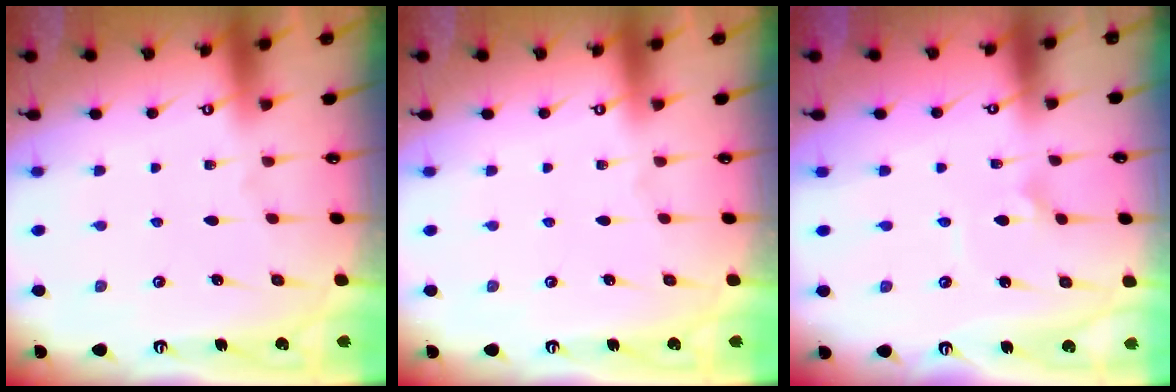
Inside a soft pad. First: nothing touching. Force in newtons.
{"total": 0.0}
{"total": 2.4, "press": 2.4, "slide": 0.2}